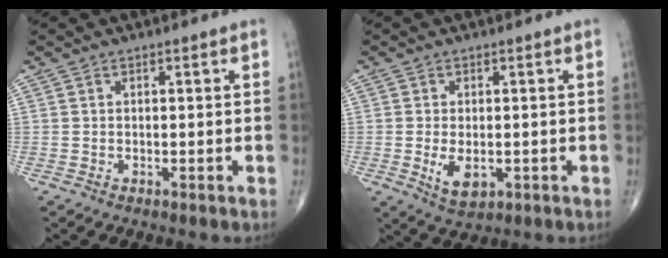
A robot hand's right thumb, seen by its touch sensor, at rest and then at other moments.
{"total": 5.1, "force": [-1.1, 2.9, 4.1], "torque": [-0.067, -0.009, -0.010]}